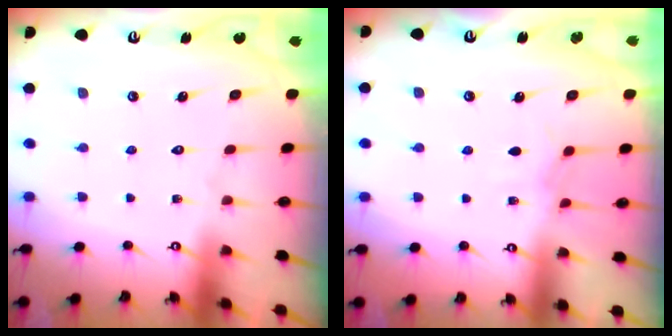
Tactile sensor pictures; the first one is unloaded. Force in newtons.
{"total": 4.5, "press": 4.5, "slide": 0.6}